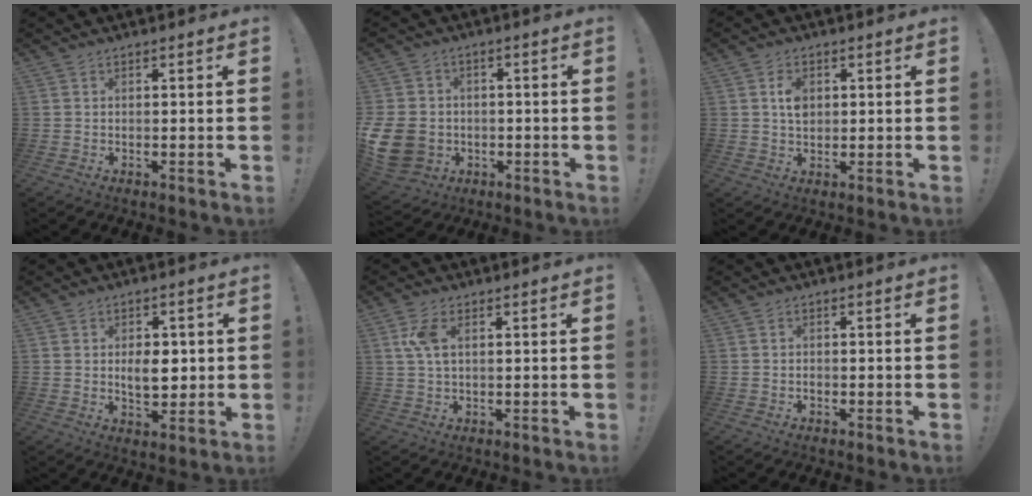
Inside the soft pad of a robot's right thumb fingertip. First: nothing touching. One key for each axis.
{"total": 11.6, "fx": -2.5, "fy": 9.7, "fz": 5.9, "tx": -0.128, "ty": 0.014, "tz": -0.043}
{"total": 4.7, "fx": 0.8, "fy": 3.5, "fz": 3.1, "tx": -0.047, "ty": 0.003, "tz": 0.012}
{"total": 6.8, "fx": 0.7, "fy": 4.8, "fz": 4.7, "tx": -0.053, "ty": -0.001, "tz": 0.011}
{"total": 5.8, "fx": 1.7, "fy": 2.8, "fz": 4.8, "tx": -0.103, "ty": 0.005, "tz": 0.030}
{"total": 1.1, "fx": -0.6, "fy": 0.9, "fz": 0.0, "tx": -0.009, "ty": 0.006, "tz": -0.010}